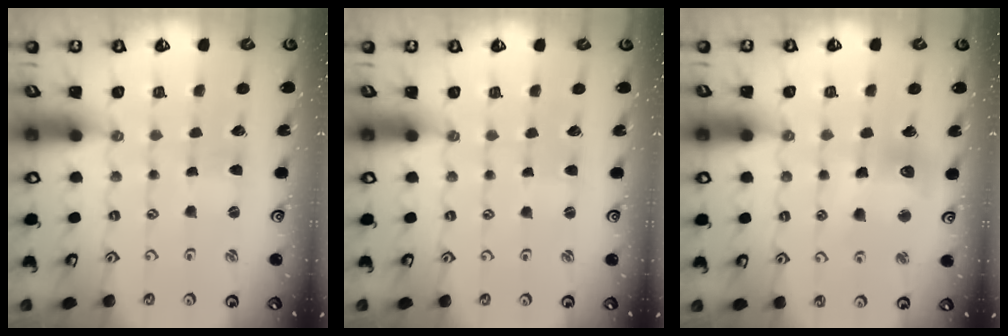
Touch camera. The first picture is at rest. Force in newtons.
{"total": 1.5, "press": 1.4, "slide": 0.2}
{"total": 10.9, "press": 10.6, "slide": 2.3}